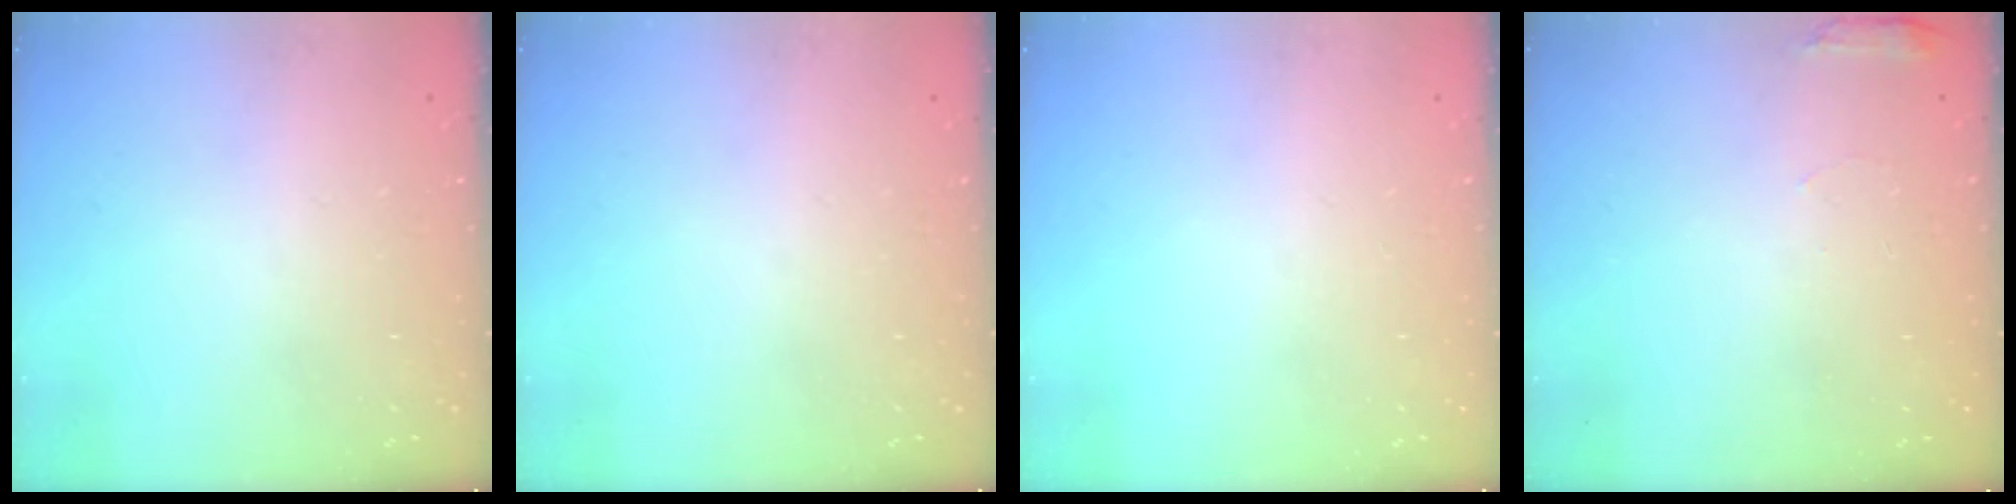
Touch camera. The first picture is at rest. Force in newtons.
{"total": 0.0}
{"total": 0.0}
{"total": 5.2, "press": 5.0, "slide": 1.3}